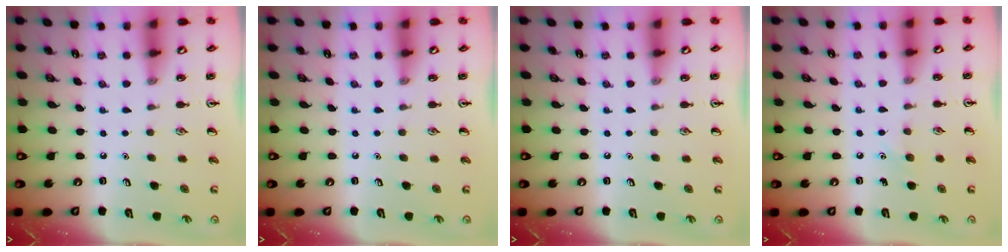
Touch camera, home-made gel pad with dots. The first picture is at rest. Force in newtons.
{"total": 0.0}
{"total": 0.0}
{"total": 3.7, "press": 3.5, "slide": 1.3}